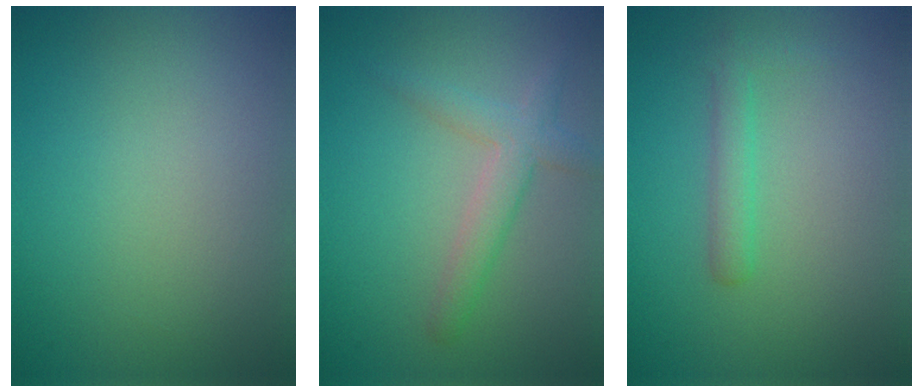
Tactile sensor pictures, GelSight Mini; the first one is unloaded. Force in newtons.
{"total": 3.0, "press": 3.0, "slide": 0.1}
{"total": 1.9, "press": 1.9, "slide": 0.2}